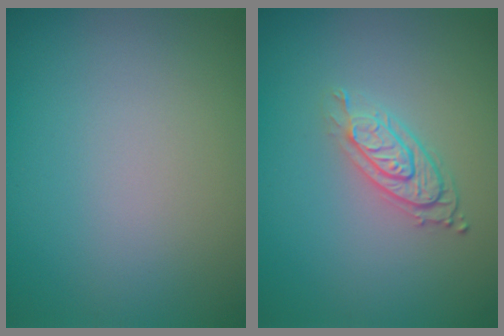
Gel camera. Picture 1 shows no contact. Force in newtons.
{"total": 3.2, "press": 2.3, "slide": 2.3}